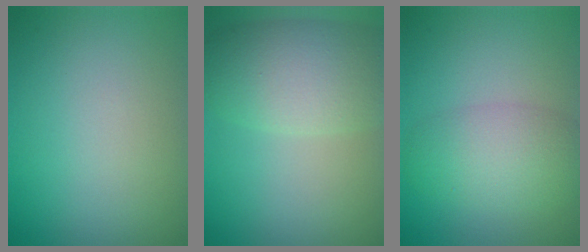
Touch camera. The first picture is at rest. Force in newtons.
{"total": 6.3, "press": 6.3, "slide": 0.4}
{"total": 4.7, "press": 4.7, "slide": 0.1}